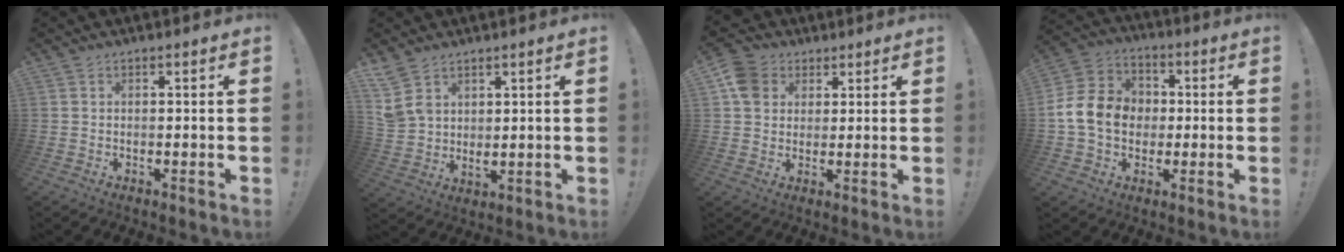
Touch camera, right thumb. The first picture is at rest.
{"total": 7.7, "force": [5.3, 4.4, 3.4], "torque": [-0.057, -0.027, 0.108]}
{"total": 8.6, "force": [3.4, 7.3, 2.9], "torque": [-0.035, -0.009, 0.069]}
{"total": 15.0, "force": [-0.3, 12.7, 8.1], "torque": [-0.137, 0.017, 0.003]}